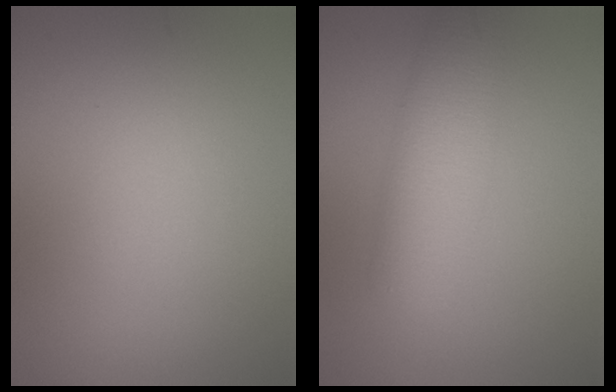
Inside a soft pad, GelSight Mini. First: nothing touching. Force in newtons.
{"total": 5.1, "press": 5.1, "slide": 0.2}